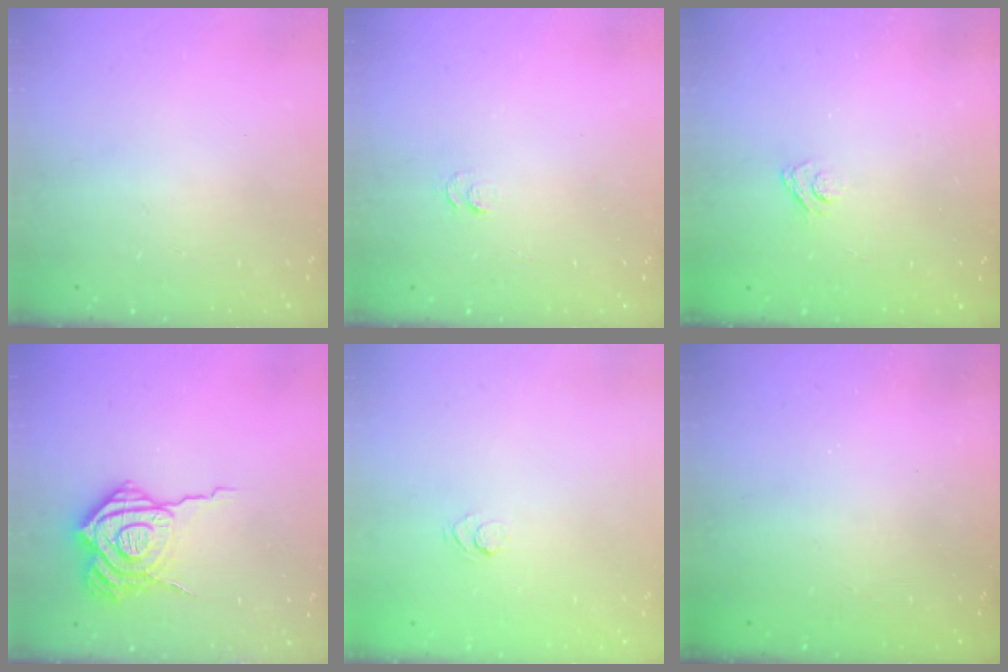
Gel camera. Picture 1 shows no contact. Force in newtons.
{"total": 4.2, "press": 4.1, "slide": 0.5}
{"total": 3.1, "press": 2.8, "slide": 1.3}
{"total": 15.9, "press": 15.9, "slide": 1.5}
{"total": 3.6, "press": 3.4, "slide": 1.3}
{"total": 2.5, "press": 2.4, "slide": 0.7}